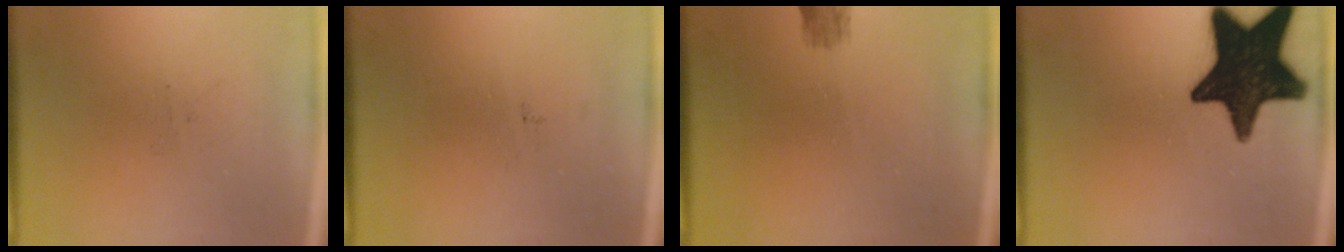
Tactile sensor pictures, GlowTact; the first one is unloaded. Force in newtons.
{"total": 0.0}
{"total": 2.3}
{"total": 19.0}